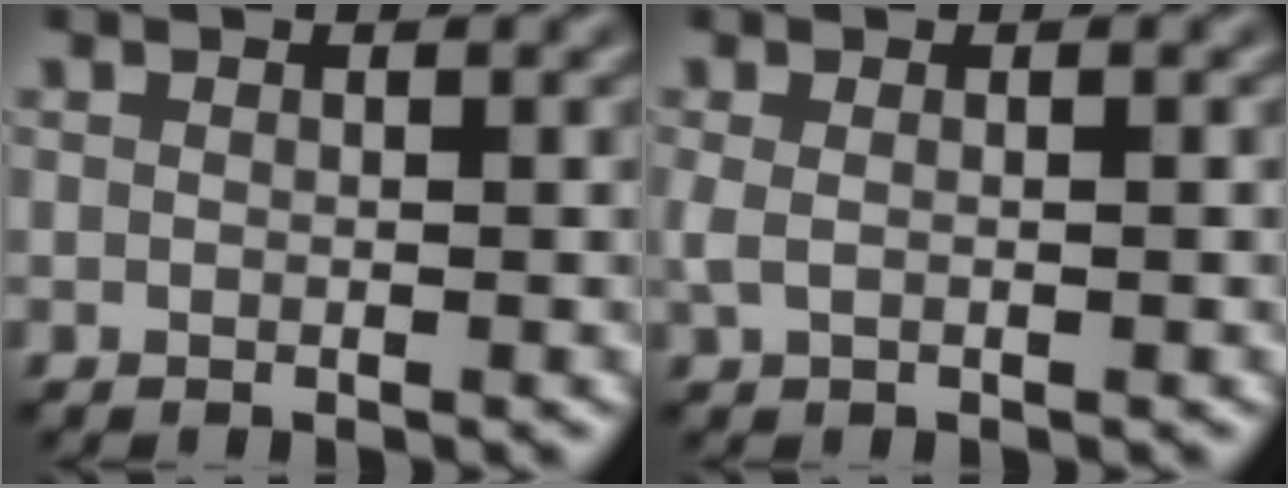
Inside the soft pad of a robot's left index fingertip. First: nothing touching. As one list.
[{"total": 1.1, "force": [0.0, 0.4, 1.1], "torque": [-0.026, 0.003, 0.000]}]